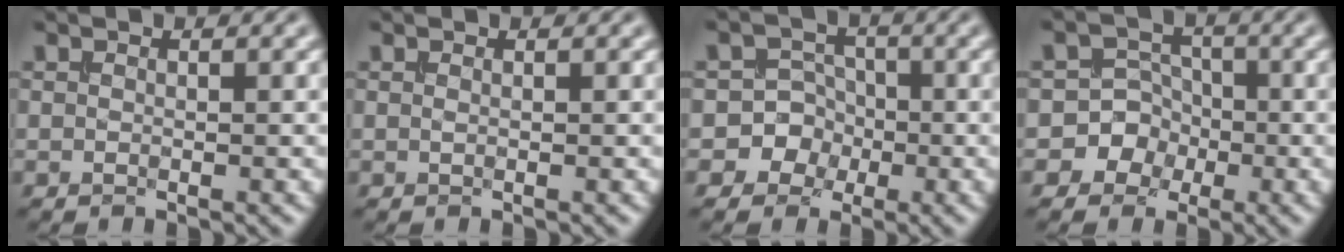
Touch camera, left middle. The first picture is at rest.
{"total": 0.0}
{"total": 5.4, "force": [-1.9, 5.0, 0.5], "torque": [0.017, 0.016, -0.051]}
{"total": 5.7, "force": [-2.1, 5.2, 0.5], "torque": [0.018, 0.018, -0.056]}